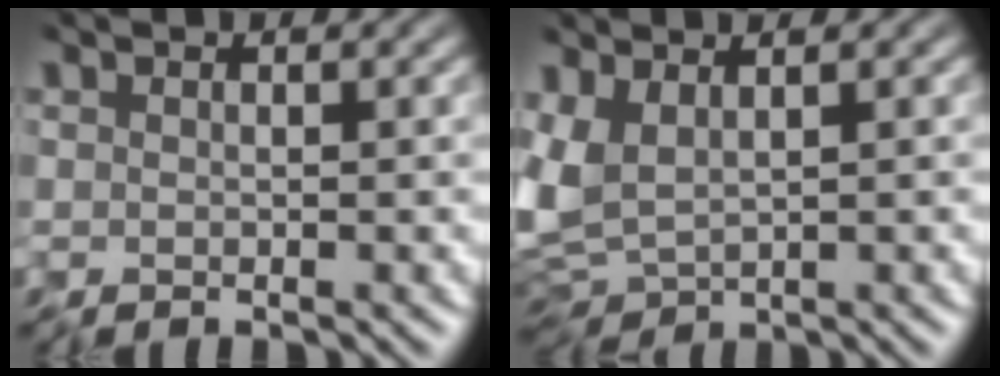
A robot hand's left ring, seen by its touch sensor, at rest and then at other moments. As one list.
[{"total": 3.6, "force": [0.6, 1.7, 3.1], "torque": [-0.079, 0.004, 0.004]}]